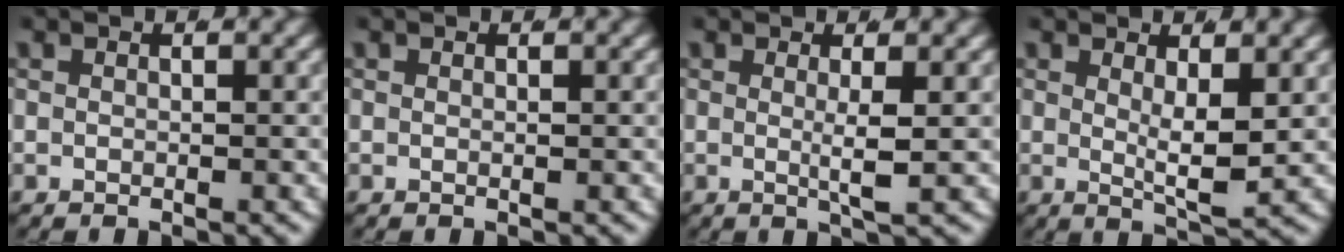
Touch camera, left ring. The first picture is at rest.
{"total": 0.0}
{"total": 2.2, "force": [0.3, -0.3, 2.2], "torque": [-0.041, -0.012, 0.008]}
{"total": 3.1, "force": [0.9, 0.3, 3.0], "torque": [-0.052, -0.020, 0.022]}